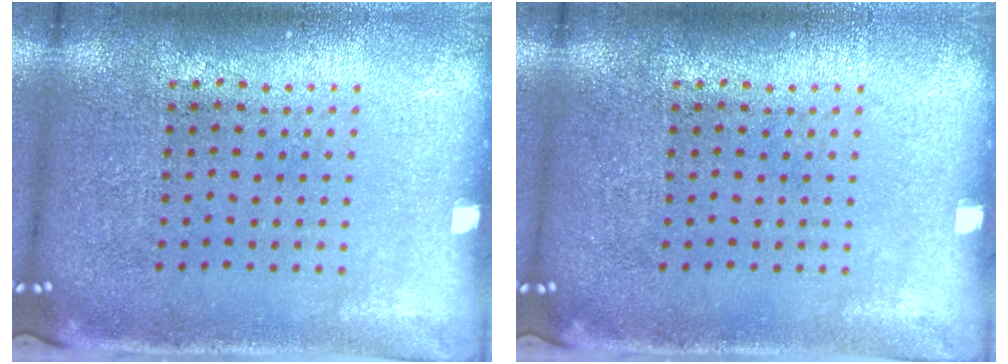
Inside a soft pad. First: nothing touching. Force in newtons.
{"total": 0.0}